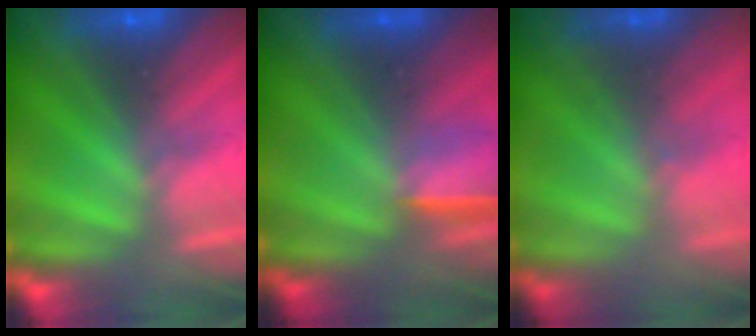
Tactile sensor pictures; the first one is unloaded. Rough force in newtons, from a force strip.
{"total": 1.5}
{"total": 1.8}